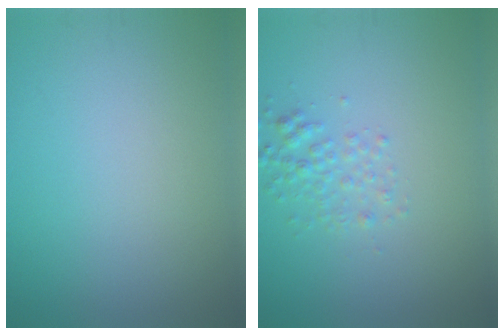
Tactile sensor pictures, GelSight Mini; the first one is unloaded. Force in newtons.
{"total": 2.0, "press": 2.0, "slide": 0.1}